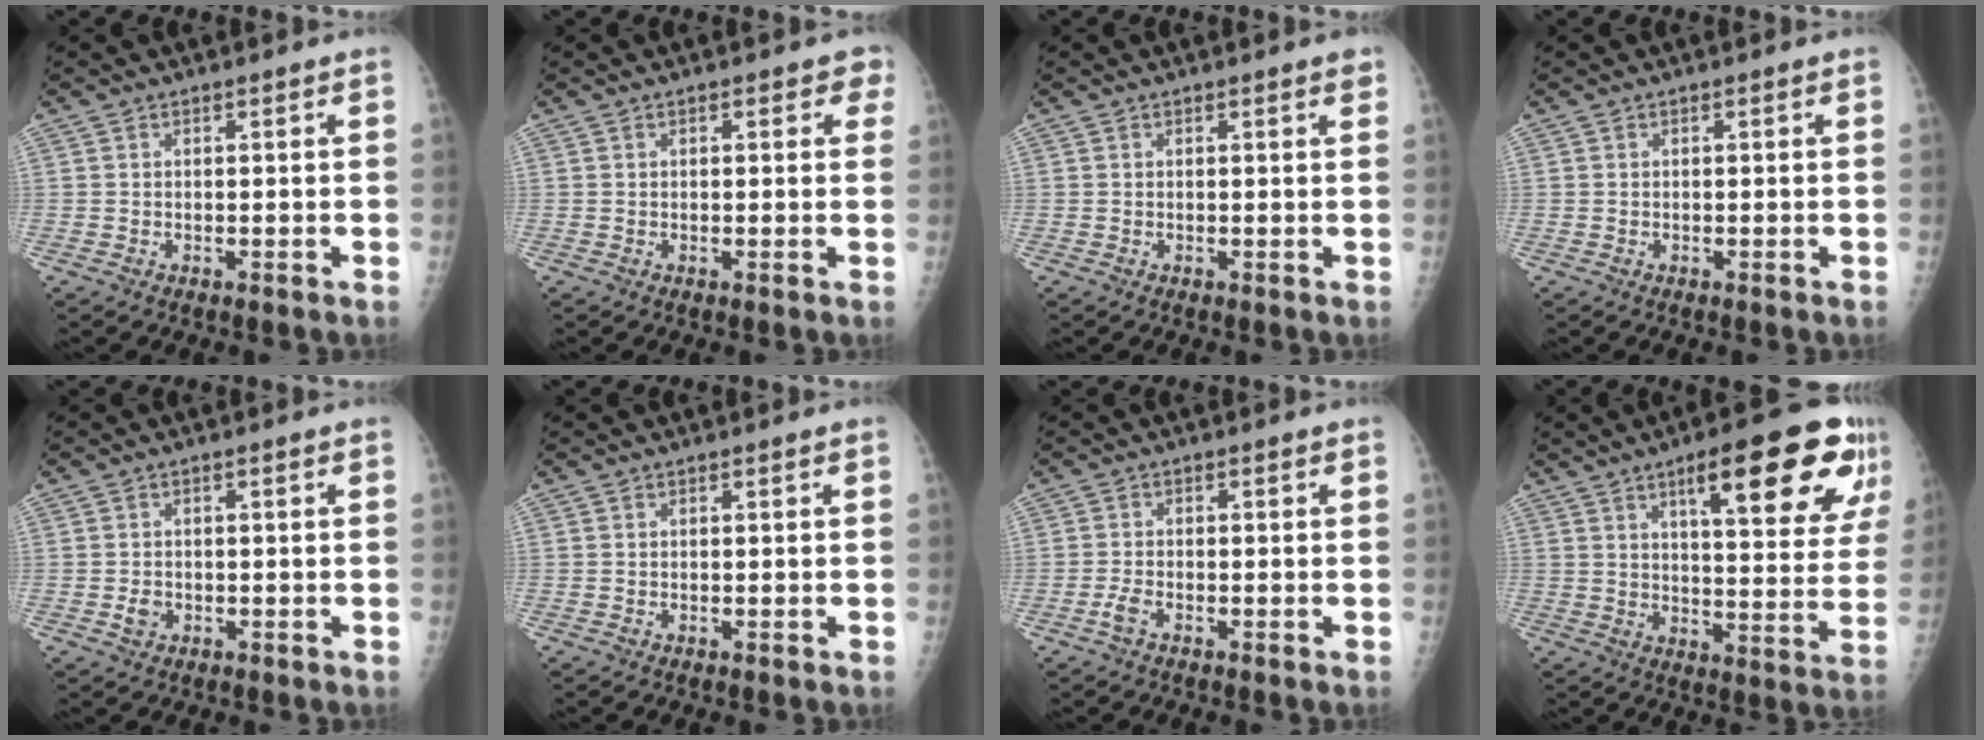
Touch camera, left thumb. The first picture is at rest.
{"total": 2.8, "force": [1.3, 1.5, 2.0], "torque": [-0.002, 0.001, 0.008]}
{"total": 1.1, "force": [0.7, 0.2, 0.8], "torque": [-0.011, -0.002, 0.006]}
{"total": 0.0}
{"total": 1.8, "force": [-0.7, 1.5, 0.8], "torque": [-0.006, 0.002, -0.009]}
{"total": 0.0}
{"total": 2.0, "force": [-1.3, 0.7, 1.3], "torque": [-0.034, 0.004, -0.028]}
{"total": 21.0, "force": [10.8, 5.4, 17.2], "torque": [-0.205, -0.030, 0.150]}